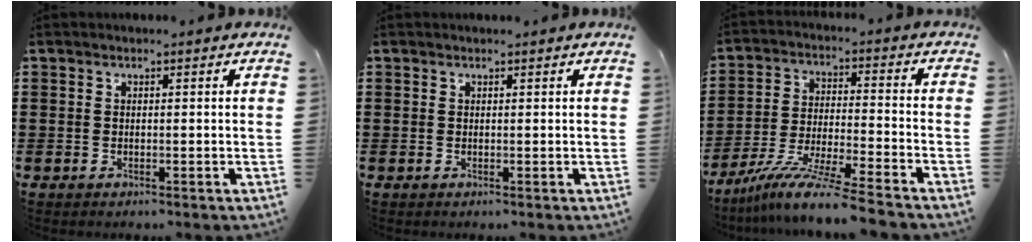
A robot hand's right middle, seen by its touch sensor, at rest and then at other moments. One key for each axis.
{"total": 0.0}
{"total": 9.8, "fx": -8.5, "fy": -0.3, "fz": 4.9, "tx": -0.099, "ty": -0.005, "tz": -0.169}